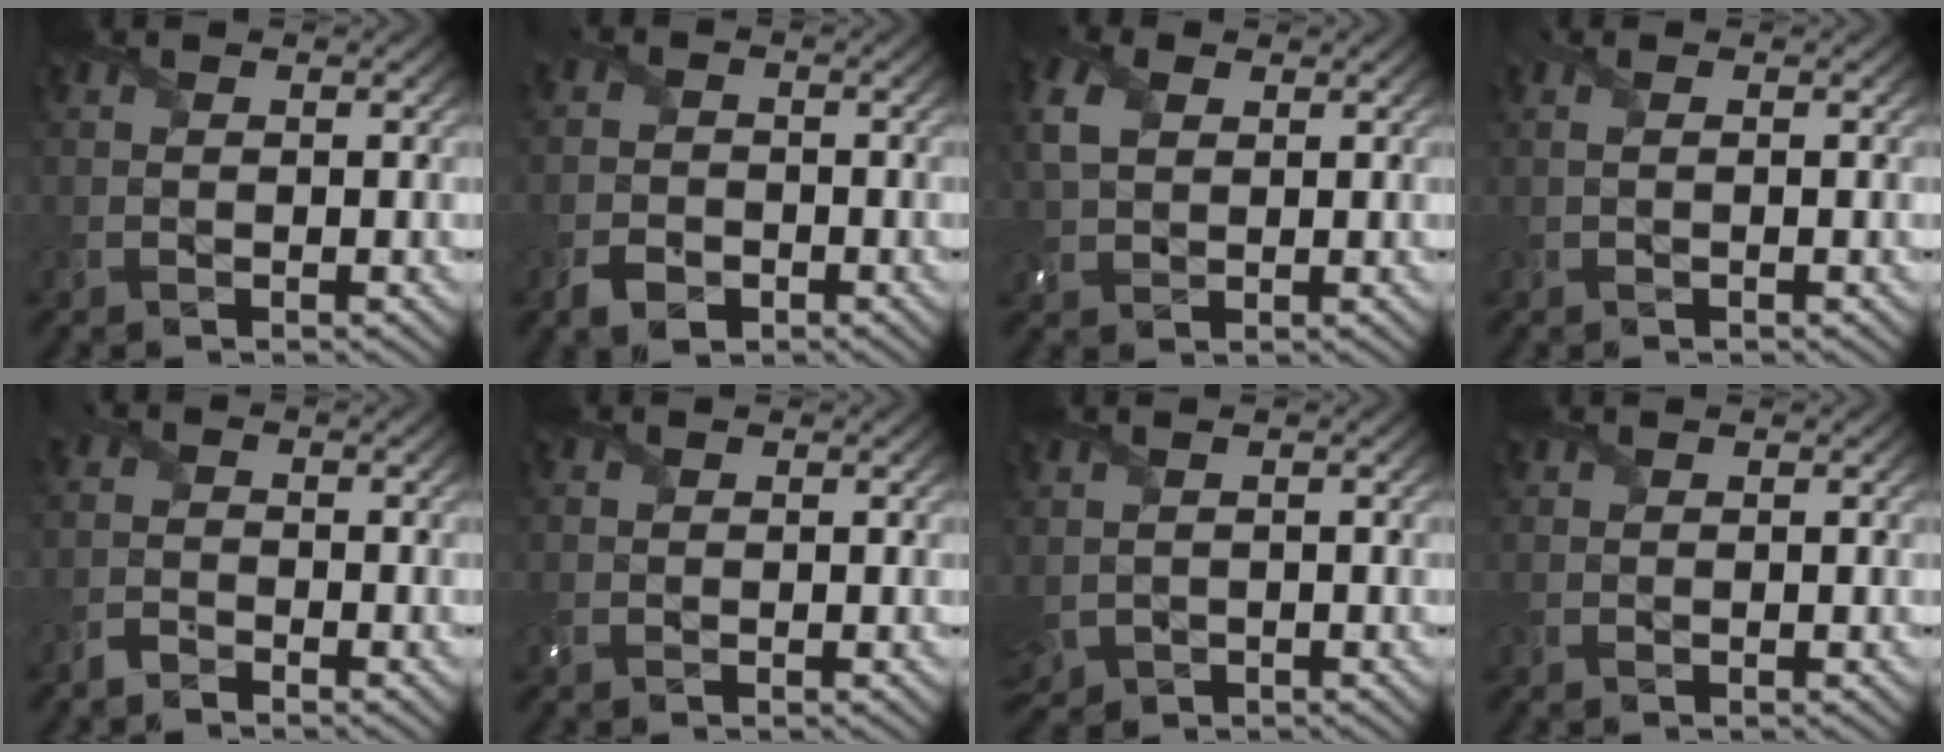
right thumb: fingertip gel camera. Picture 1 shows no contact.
{"total": 3.0, "force": [-1.8, 2.0, 1.2], "torque": [-0.031, -0.005, -0.043]}
{"total": 4.8, "force": [1.6, 3.2, 3.1], "torque": [-0.099, 0.011, 0.027]}
{"total": 0.9, "force": [0.1, 0.2, 0.8], "torque": [-0.019, 0.003, 0.004]}
{"total": 1.9, "force": [-1.8, 0.6, 0.5], "torque": [-0.016, 0.004, -0.045]}
{"total": 0.5, "force": [0.2, 0.4, 0.2], "torque": [-0.008, 0.002, 0.004]}
{"total": 2.5, "force": [-0.1, 1.9, 1.6], "torque": [-0.061, -0.009, -0.001]}
{"total": 0.7, "force": [0.6, 0.1, 0.2], "torque": [-0.006, 0.003, 0.013]}